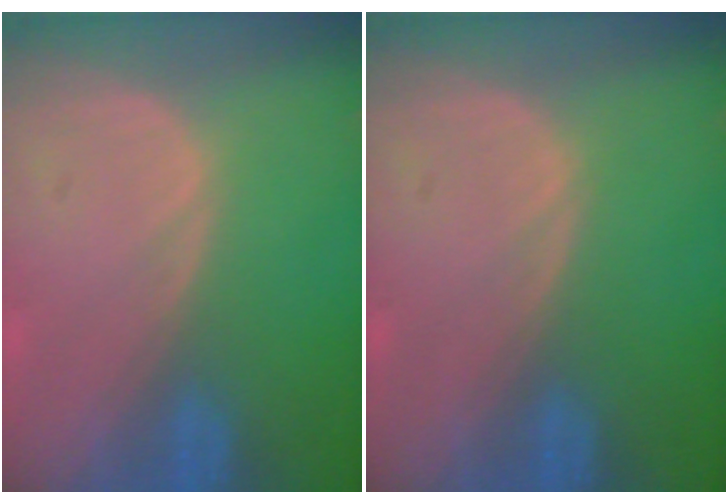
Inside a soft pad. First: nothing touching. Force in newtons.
{"total": 0.0}